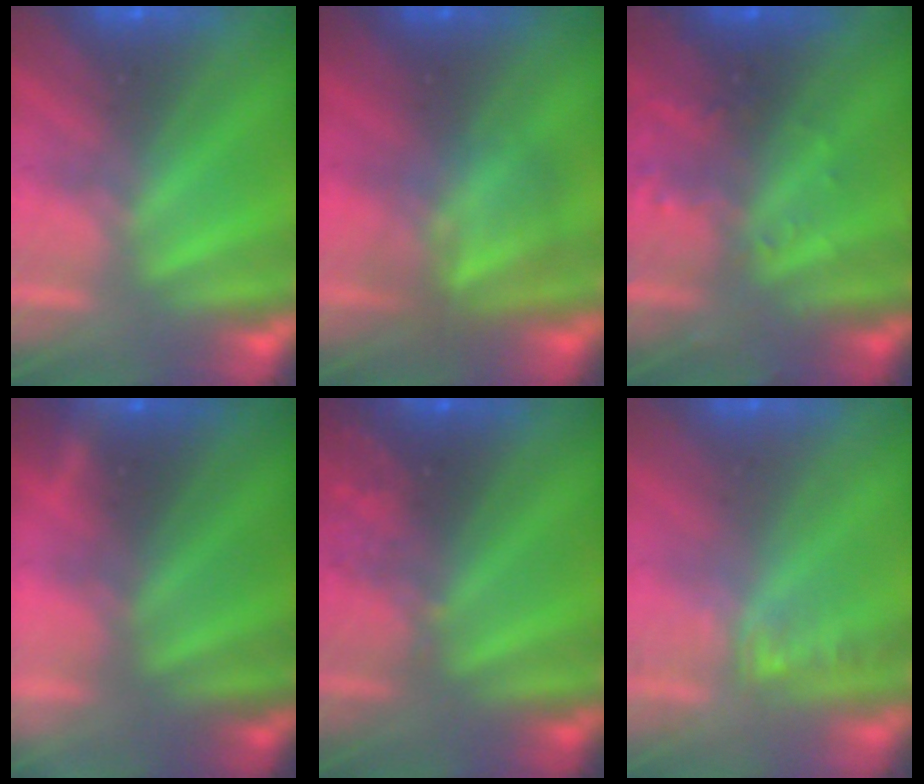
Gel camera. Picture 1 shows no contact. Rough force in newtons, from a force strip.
{"total": 2.9}
{"total": 2.9}
{"total": 3.0}
{"total": 2.8}
{"total": 1.2}